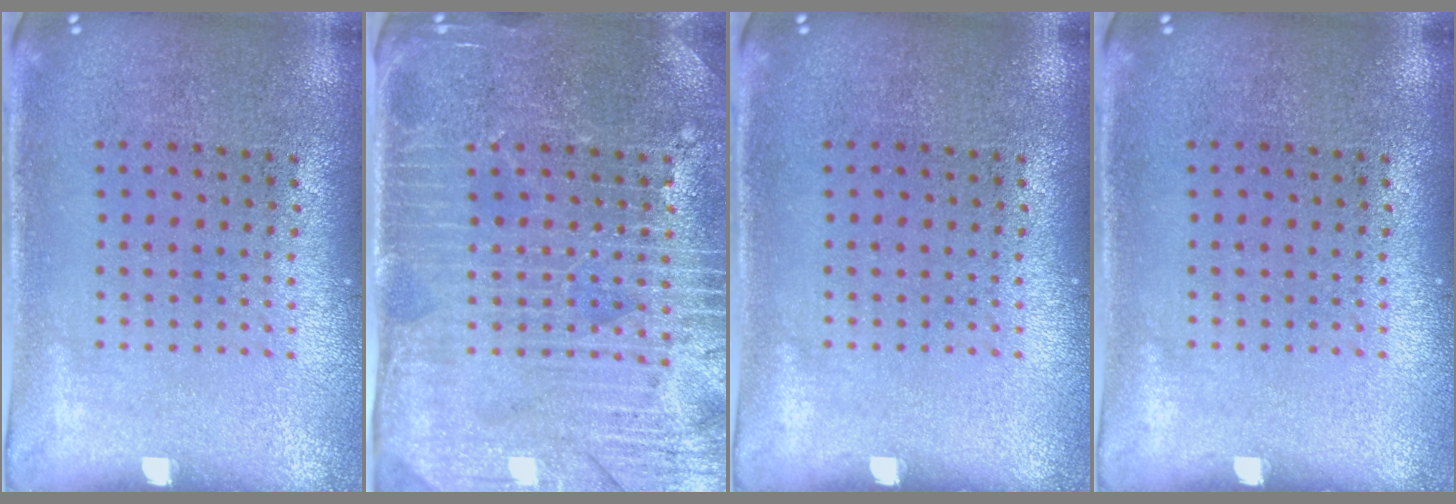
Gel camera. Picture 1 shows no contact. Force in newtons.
{"total": 4.4, "press": 4.1, "slide": 1.6}
{"total": 0.0}
{"total": 0.0}